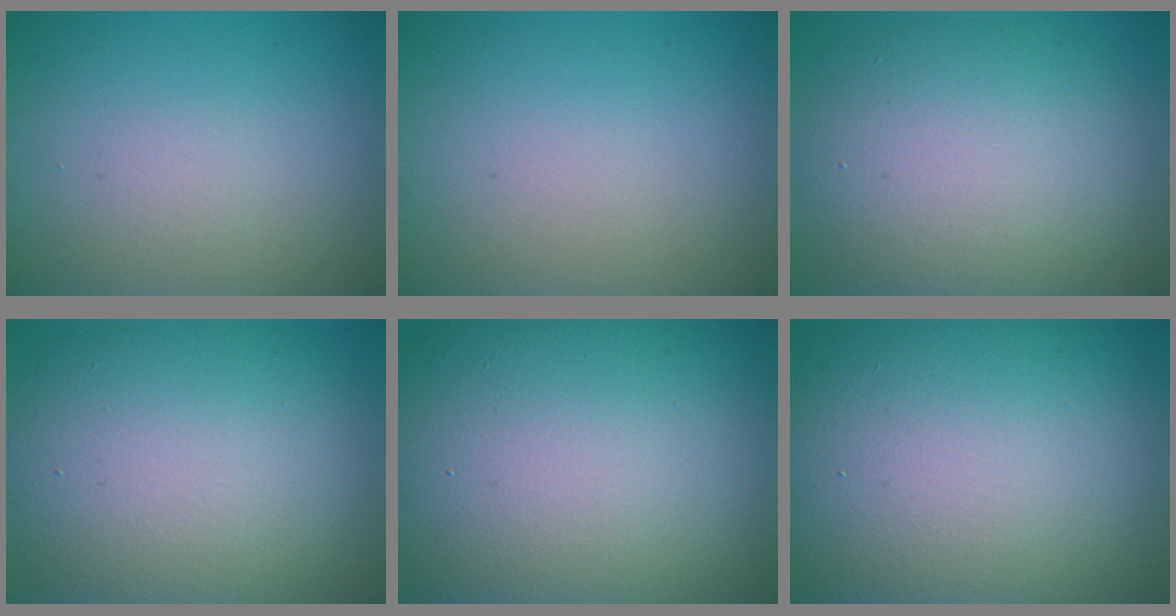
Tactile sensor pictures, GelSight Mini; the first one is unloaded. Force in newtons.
{"total": 0.0}
{"total": 10.1, "press": 10.1, "slide": 0.7}
{"total": 12.9, "press": 12.8, "slide": 1.3}
{"total": 18.9, "press": 18.8, "slide": 1.2}
{"total": 17.5, "press": 17.5, "slide": 0.7}